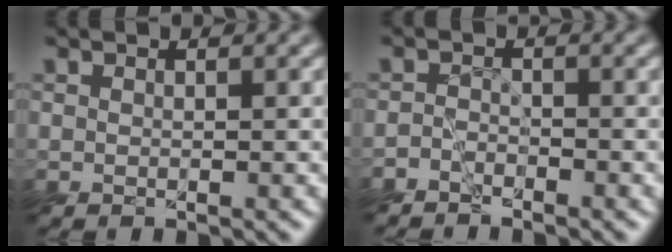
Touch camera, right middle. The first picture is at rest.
{"total": 1.8, "force": [-1.8, 0.5, 0.1], "torque": [0.009, -0.001, -0.041]}